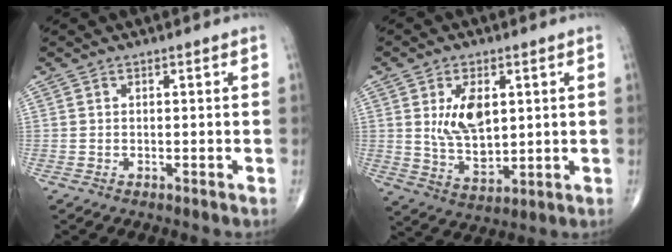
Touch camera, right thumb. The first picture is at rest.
{"total": 10.1, "force": [2.3, 5.7, 7.9], "torque": [-0.124, -0.021, 0.055]}